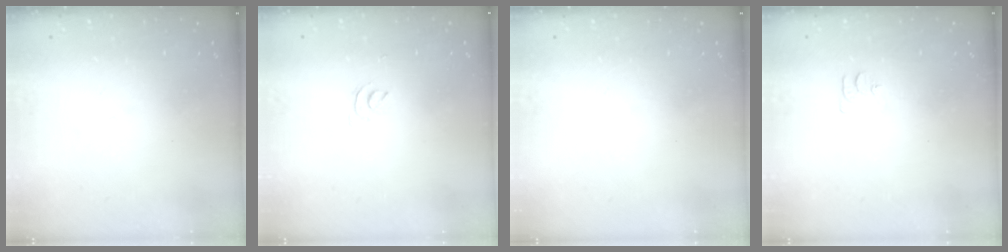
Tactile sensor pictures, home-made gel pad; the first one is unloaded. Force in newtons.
{"total": 2.9, "press": 2.9, "slide": 0.5}
{"total": 1.8, "press": 1.8, "slide": 0.4}
{"total": 5.2, "press": 5.1, "slide": 0.6}